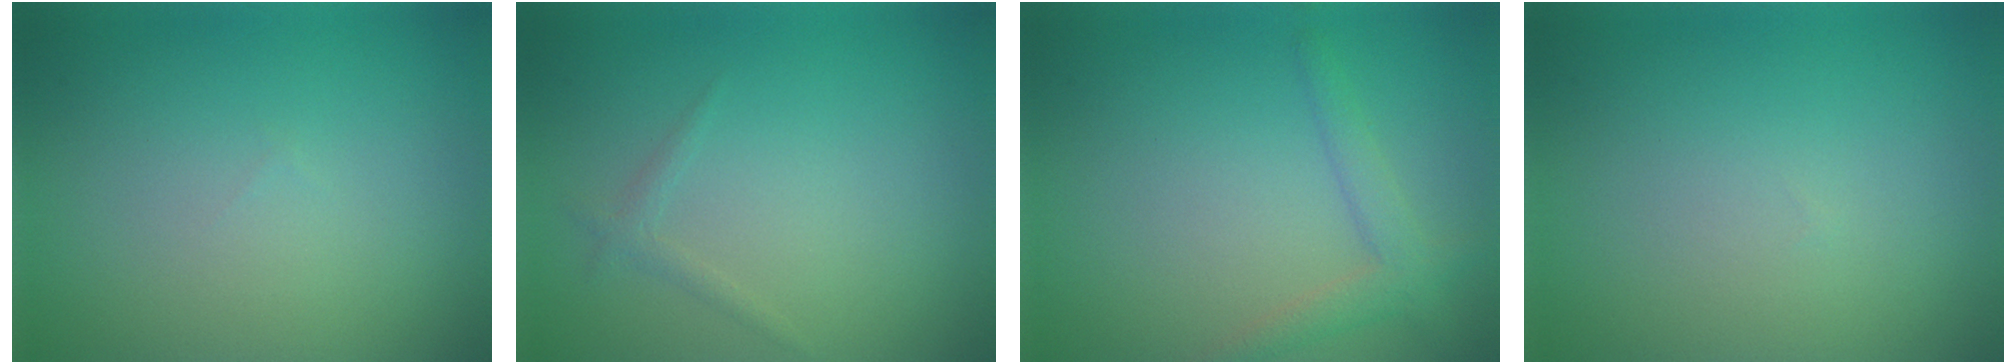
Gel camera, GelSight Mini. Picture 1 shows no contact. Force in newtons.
{"total": 0.9, "press": 0.9, "slide": 0.1}
{"total": 2.3, "press": 2.3, "slide": 0.1}
{"total": 0.0}